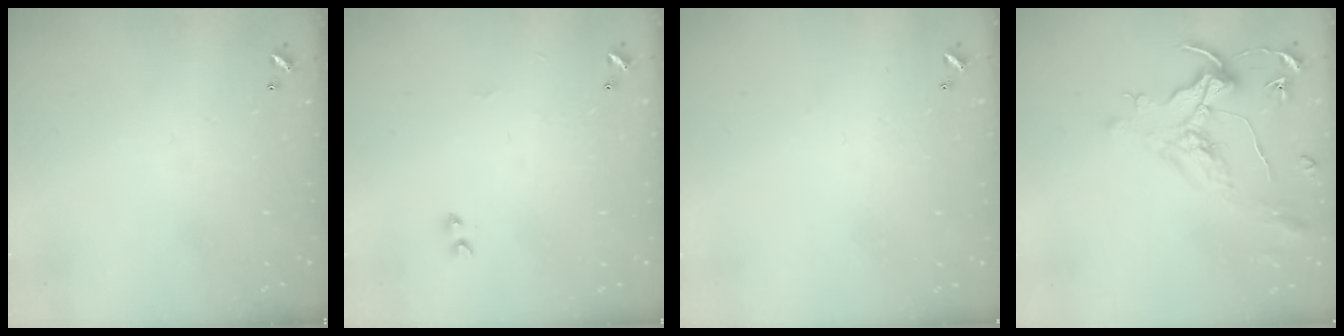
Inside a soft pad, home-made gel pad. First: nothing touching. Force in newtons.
{"total": 1.2, "press": 1.1, "slide": 0.5}
{"total": 2.5, "press": 2.5, "slide": 0.4}
{"total": 1.4, "press": 1.2, "slide": 0.7}